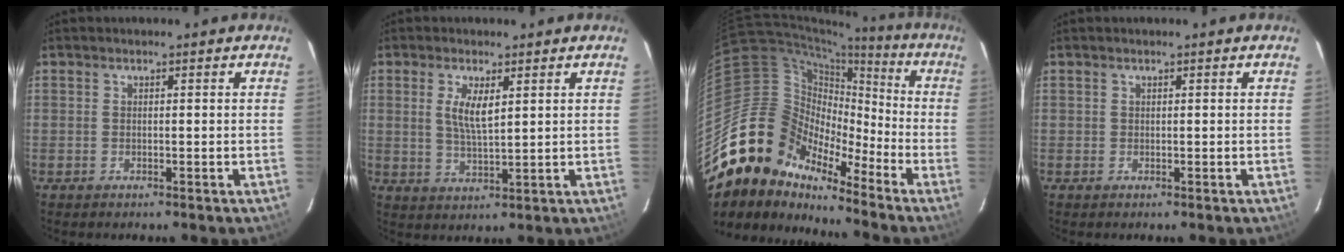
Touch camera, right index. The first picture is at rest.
{"total": 5.2, "force": [1.7, 1.6, 4.6], "torque": [-0.087, -0.003, 0.035]}
{"total": 15.0, "force": [-11.9, 8.5, 3.0], "torque": [-0.051, 0.047, -0.237]}
{"total": 0.0}